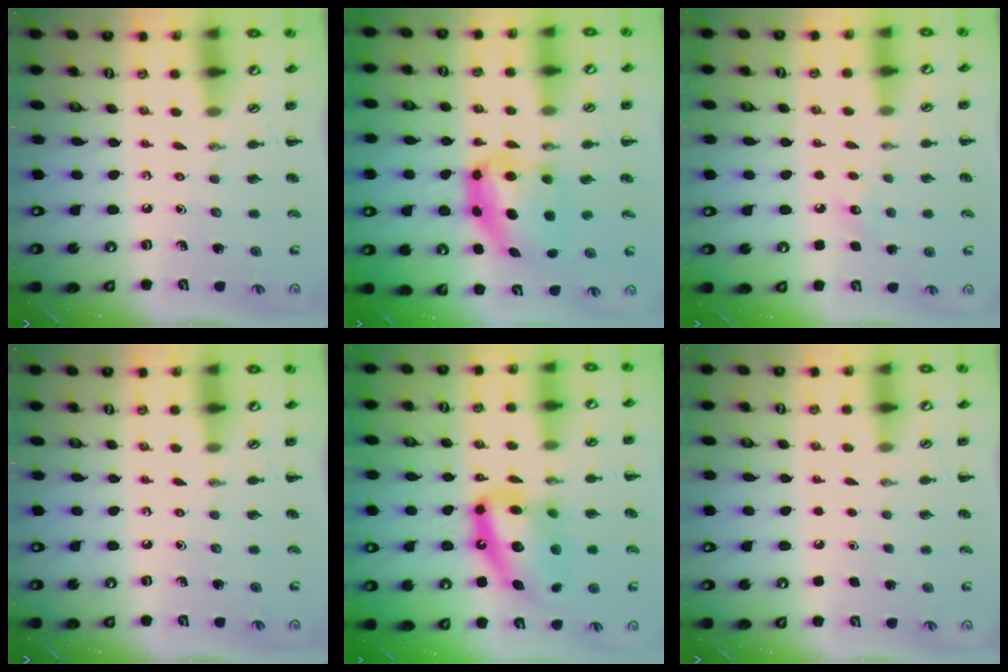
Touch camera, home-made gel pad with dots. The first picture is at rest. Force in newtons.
{"total": 7.4, "press": 7.3, "slide": 1.2}
{"total": 5.8, "press": 5.6, "slide": 1.3}
{"total": 0.0}
{"total": 17.9, "press": 17.3, "slide": 4.9}
{"total": 1.8, "press": 1.8, "slide": 0.1}